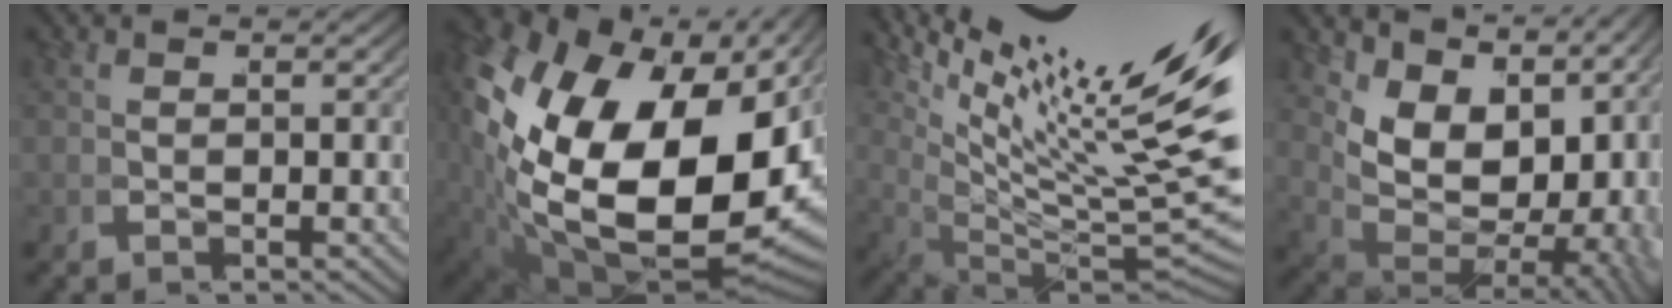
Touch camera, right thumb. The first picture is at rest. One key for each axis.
{"total": 27.7, "fx": -2.9, "fy": 18.1, "fz": 20.8, "tx": -0.386, "ty": -0.093, "tz": 0.014}
{"total": 12.5, "fx": 1.8, "fy": 6.9, "fz": 10.3, "tx": -0.159, "ty": -0.034, "tz": 0.045}
{"total": 13.4, "fx": 0.0, "fy": 9.5, "fz": 9.4, "tx": -0.180, "ty": -0.035, "tz": 0.017}